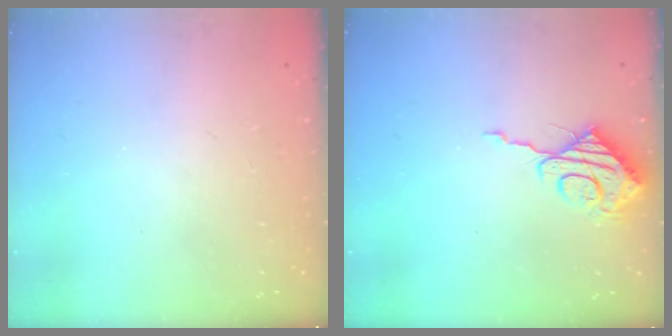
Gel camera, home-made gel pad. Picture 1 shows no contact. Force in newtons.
{"total": 9.5, "press": 9.5, "slide": 0.7}